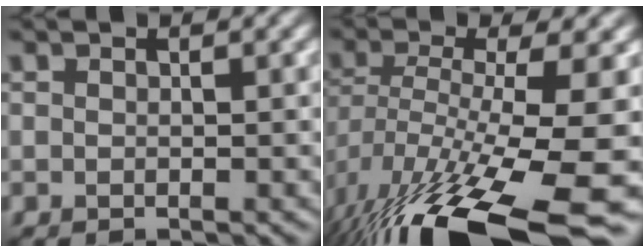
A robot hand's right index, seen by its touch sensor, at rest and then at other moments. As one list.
[{"total": 15.3, "force": [-7.6, 4.6, 12.5], "torque": [-0.248, -0.019, -0.108]}]